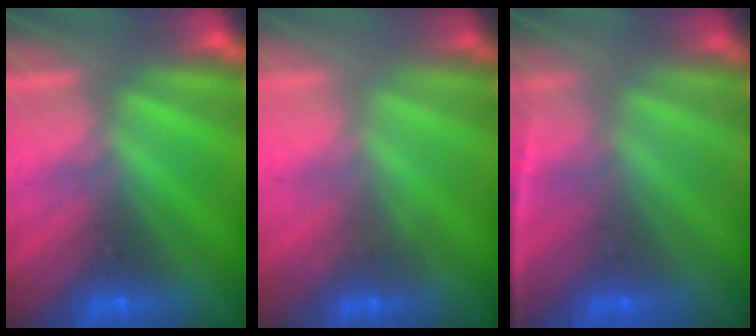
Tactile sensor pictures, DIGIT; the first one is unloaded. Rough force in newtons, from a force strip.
{"total": 2.3}
{"total": 1.6}